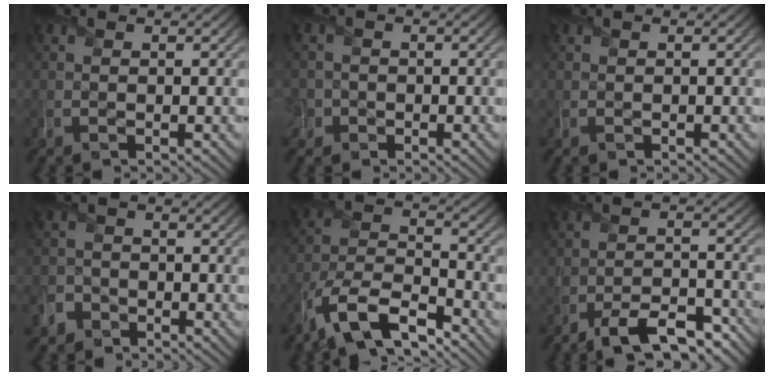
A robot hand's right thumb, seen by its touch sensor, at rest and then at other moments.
{"total": 2.7, "force": [-1.3, 2.3, 0.6], "torque": [-0.020, -0.004, -0.028]}
{"total": 0.0}
{"total": 3.4, "force": [-2.4, 2.3, 0.8], "torque": [-0.016, -0.001, -0.052]}
{"total": 11.3, "force": [-8.4, 3.8, 6.6], "torque": [-0.131, -0.007, -0.176]}
{"total": 8.9, "force": [-6.4, 3.1, 5.3], "torque": [-0.078, 0.001, -0.112]}